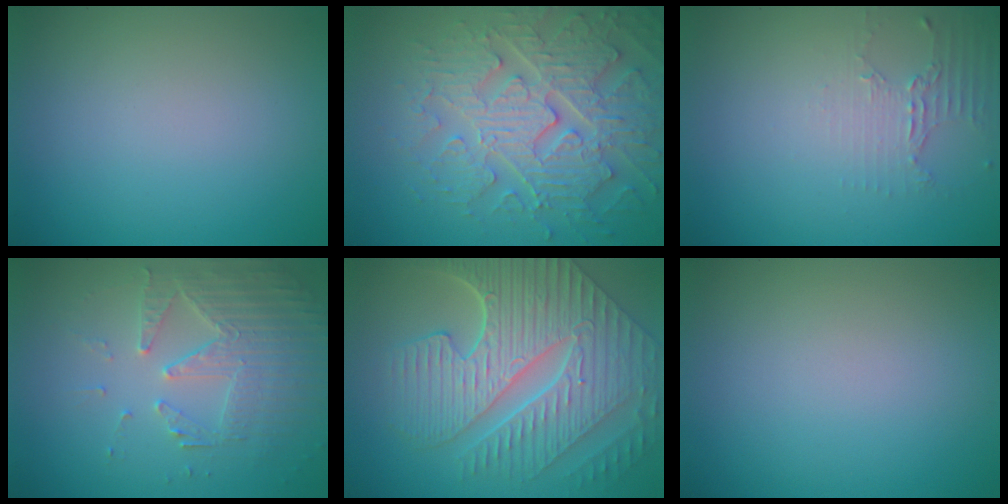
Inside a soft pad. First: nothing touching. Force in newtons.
{"total": 7.0, "press": 5.9, "slide": 3.8}
{"total": 1.9, "press": 1.4, "slide": 1.3}
{"total": 3.9, "press": 3.6, "slide": 1.6}
{"total": 10.0, "press": 7.1, "slide": 7.1}
{"total": 0.0}